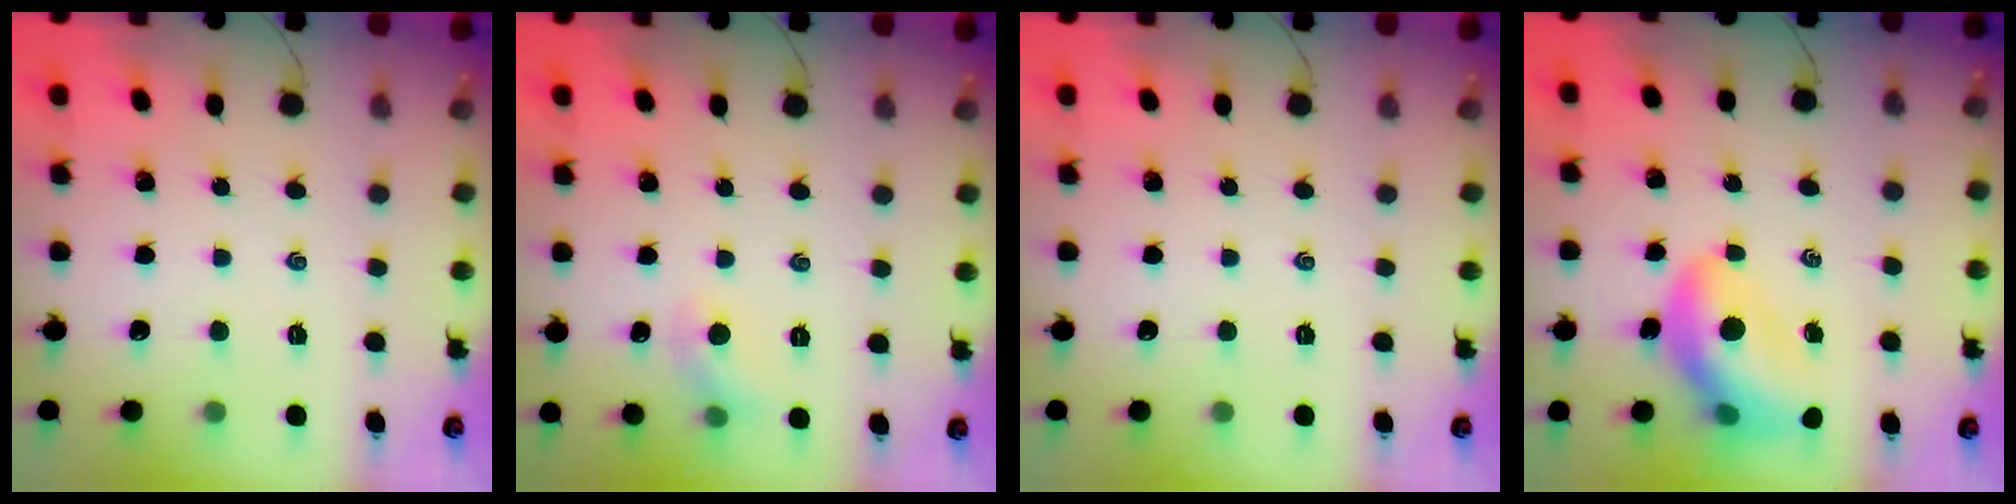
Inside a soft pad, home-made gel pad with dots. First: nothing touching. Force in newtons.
{"total": 5.0, "press": 4.8, "slide": 1.4}
{"total": 0.0}
{"total": 12.3, "press": 11.8, "slide": 3.3}